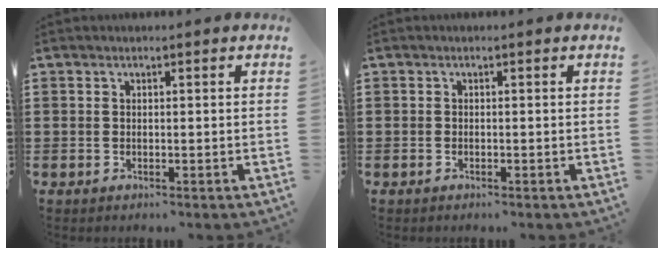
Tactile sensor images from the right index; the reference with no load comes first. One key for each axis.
{"total": 0.0}